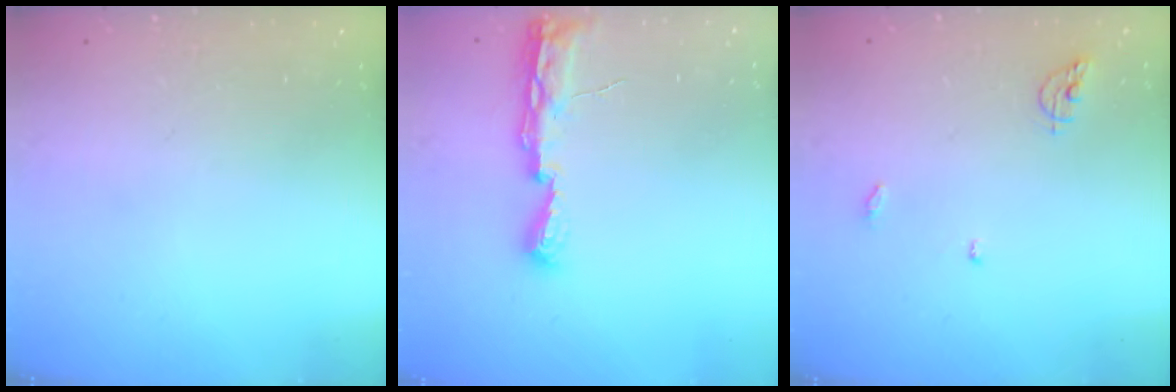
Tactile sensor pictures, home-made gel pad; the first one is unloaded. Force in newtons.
{"total": 8.9, "press": 8.5, "slide": 2.3}
{"total": 6.3, "press": 6.2, "slide": 0.6}